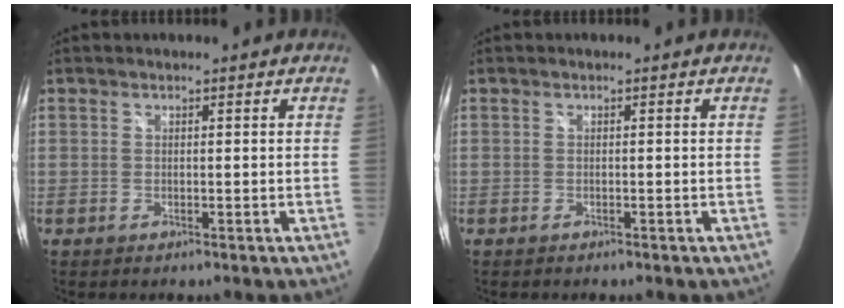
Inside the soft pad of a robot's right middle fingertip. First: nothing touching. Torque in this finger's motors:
{"motor_torque": [-0.14, 0.15, 0.04, 0.00]}